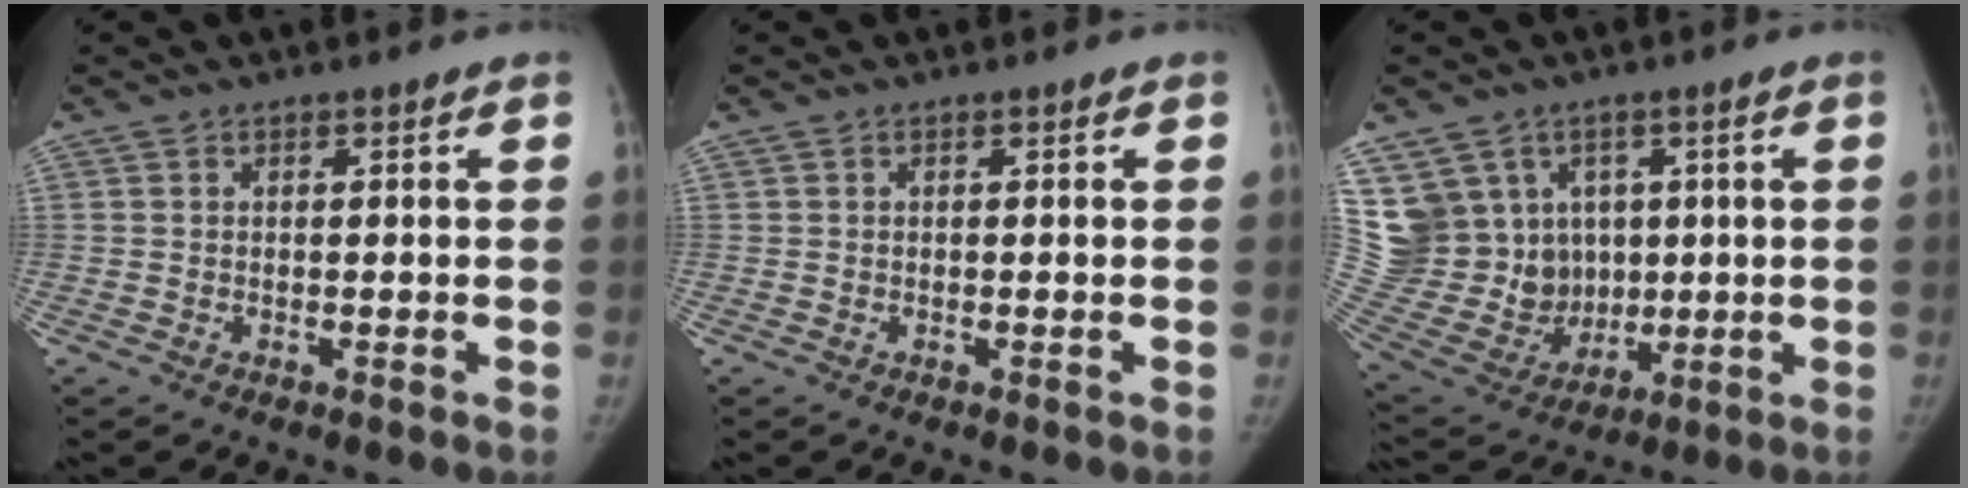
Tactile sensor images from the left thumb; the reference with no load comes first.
{"total": 0.0}
{"total": 19.9, "force": [5.3, 17.1, 8.7], "torque": [-0.170, 0.022, 0.143]}